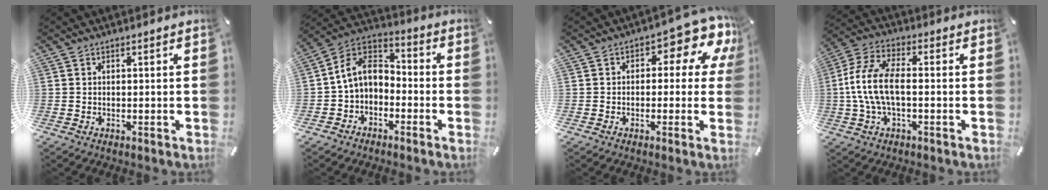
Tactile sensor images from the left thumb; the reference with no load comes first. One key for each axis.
{"total": 9.0, "fx": -1.2, "fy": 7.1, "fz": 5.4, "tx": -0.135, "ty": 0.012, "tz": -0.031}
{"total": 9.9, "fx": 3.5, "fy": 4.7, "fz": 8.0, "tx": -0.096, "ty": -0.025, "tz": 0.055}
{"total": 11.2, "fx": -1.2, "fy": 5.7, "fz": 9.5, "tx": -0.205, "ty": 0.002, "tz": -0.023}